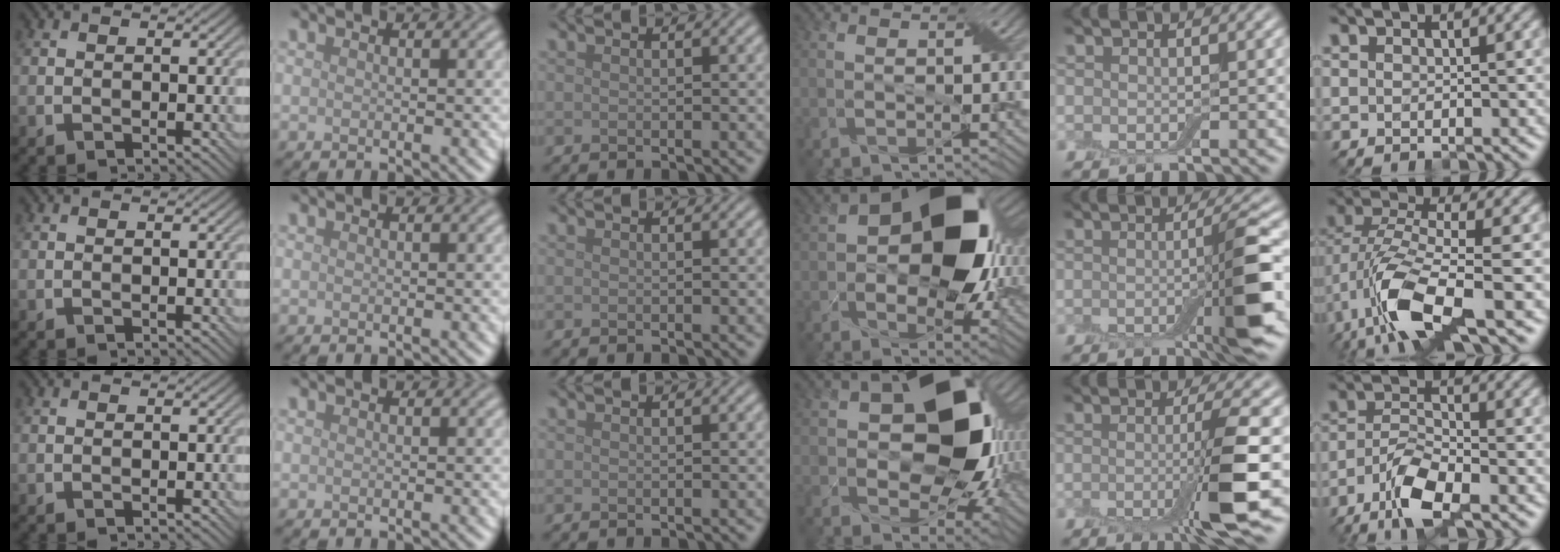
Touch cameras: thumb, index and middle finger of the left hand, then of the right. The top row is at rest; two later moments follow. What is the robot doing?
{"motion": "pour", "object": "cup"}